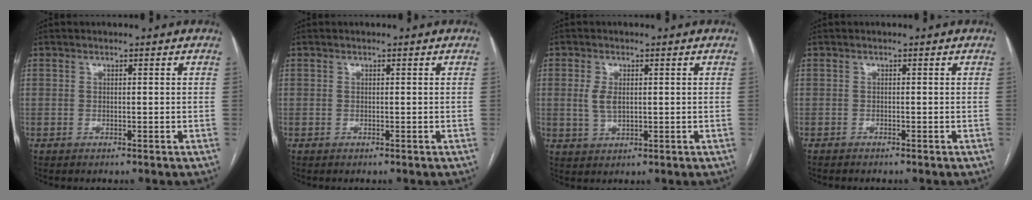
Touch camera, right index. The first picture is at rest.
{"total": 0.0}
{"total": 3.4, "force": [0.5, 1.8, 2.9], "torque": [-0.062, 0.002, 0.015]}
{"total": 0.9, "force": [-0.8, 0.1, 0.3], "torque": [-0.006, -0.001, -0.012]}